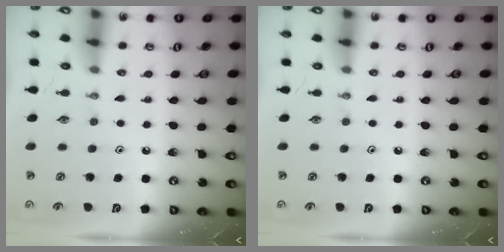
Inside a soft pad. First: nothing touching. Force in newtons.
{"total": 0.0}